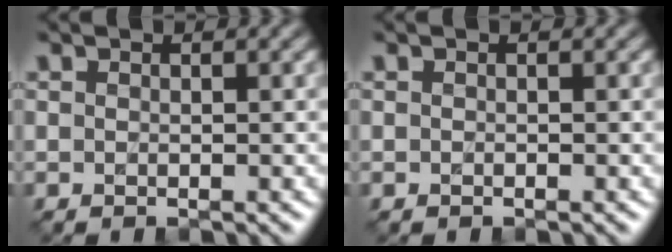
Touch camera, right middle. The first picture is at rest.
{"total": 0.0}